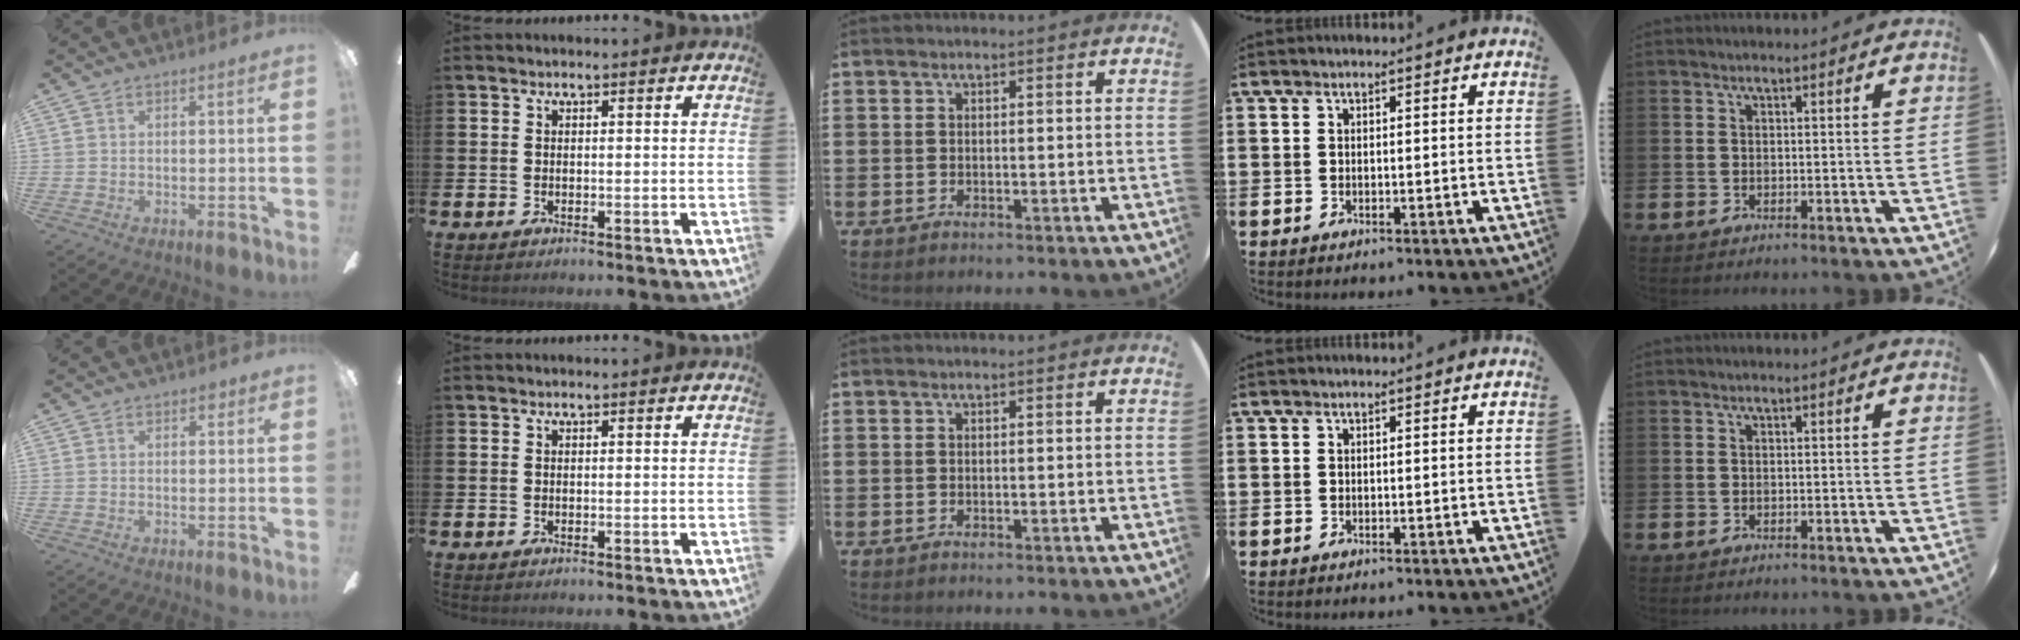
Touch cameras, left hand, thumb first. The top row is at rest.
{"thumb": {"total": 1.4, "force": [0.8, 0.9, 0.6], "torque": [-0.004, 0.000, 0.012]}}